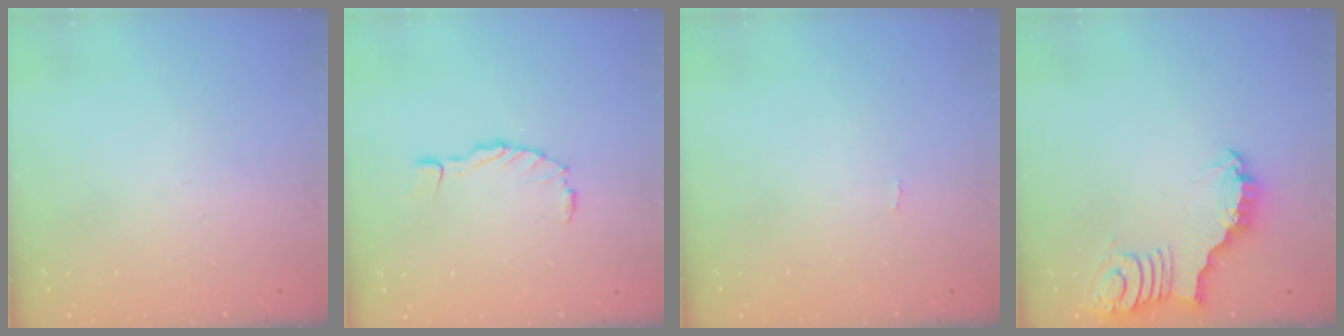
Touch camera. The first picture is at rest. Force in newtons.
{"total": 1.2, "press": 1.2, "slide": 0.3}
{"total": 0.0}
{"total": 2.3, "press": 2.3, "slide": 0.4}